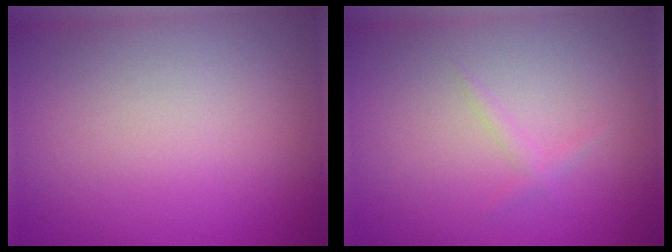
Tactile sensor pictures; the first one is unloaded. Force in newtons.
{"total": 0.8, "press": 0.8, "slide": 0.0}